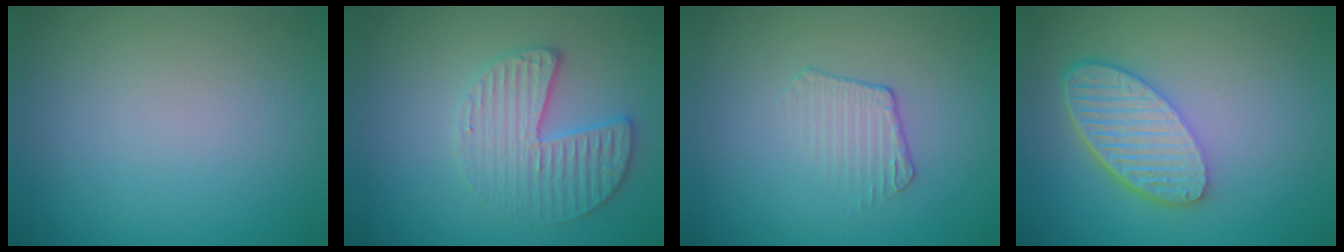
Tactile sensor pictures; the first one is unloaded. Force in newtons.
{"total": 3.3, "press": 3.3, "slide": 0.6}
{"total": 1.8, "press": 0.9, "slide": 1.5}
{"total": 5.9, "press": 4.6, "slide": 3.8}